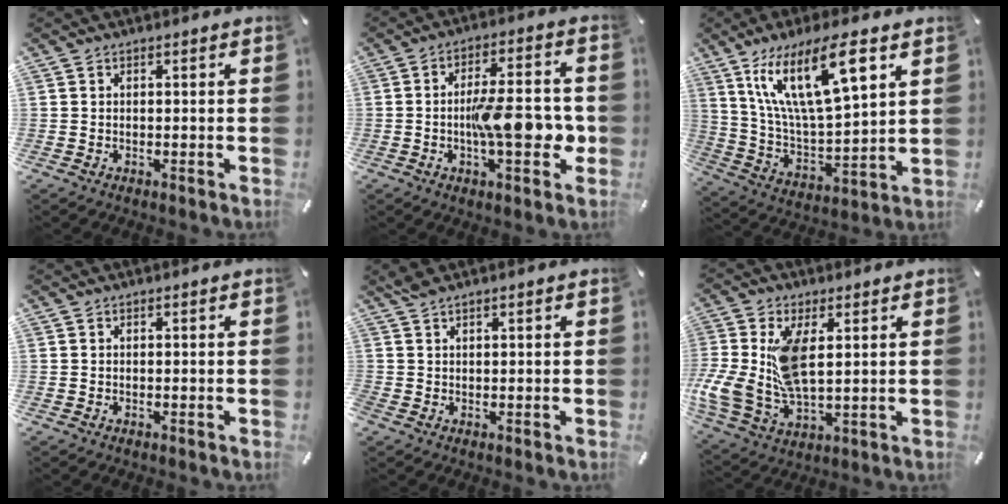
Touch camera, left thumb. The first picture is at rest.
{"total": 13.4, "force": [-1.9, 5.2, 12.2], "torque": [-0.161, 0.000, -0.032]}
{"total": 19.5, "force": [11.2, 6.8, 14.5], "torque": [-0.298, -0.032, 0.183]}
{"total": 0.0}
{"total": 0.9, "force": [0.8, 0.3, 0.3], "torque": [-0.007, 0.001, 0.015]}
{"total": 13.8, "force": [2.1, 7.7, 11.3], "torque": [-0.257, -0.010, 0.043]}